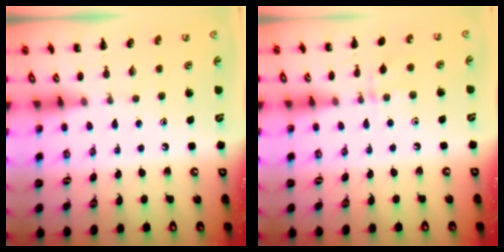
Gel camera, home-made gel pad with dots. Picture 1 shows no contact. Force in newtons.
{"total": 6.2, "press": 5.9, "slide": 2.0}